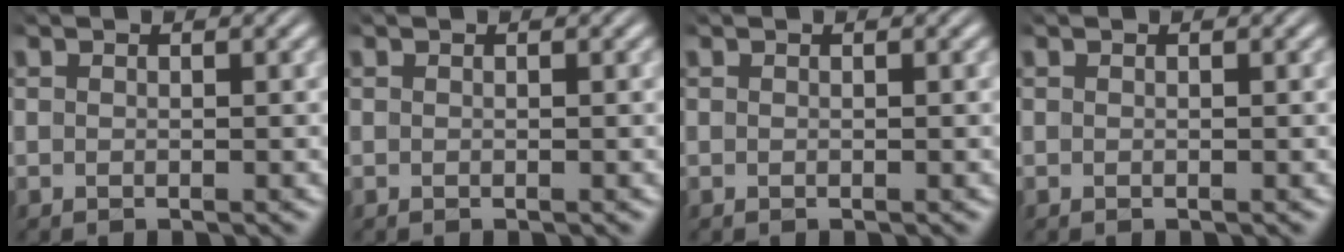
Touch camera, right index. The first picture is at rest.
{"total": 0.0}
{"total": 0.0}
{"total": 0.0}